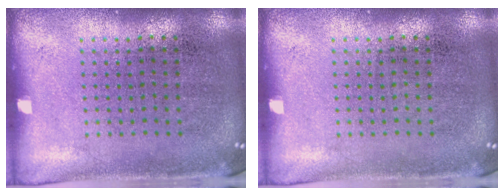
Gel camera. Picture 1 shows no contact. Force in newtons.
{"total": 0.0}